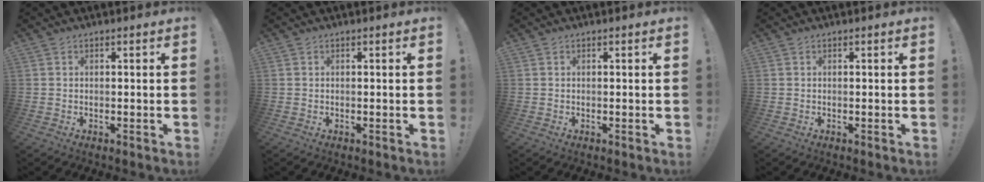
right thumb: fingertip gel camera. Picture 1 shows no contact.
{"total": 0.0}
{"total": 0.0}
{"total": 0.0}